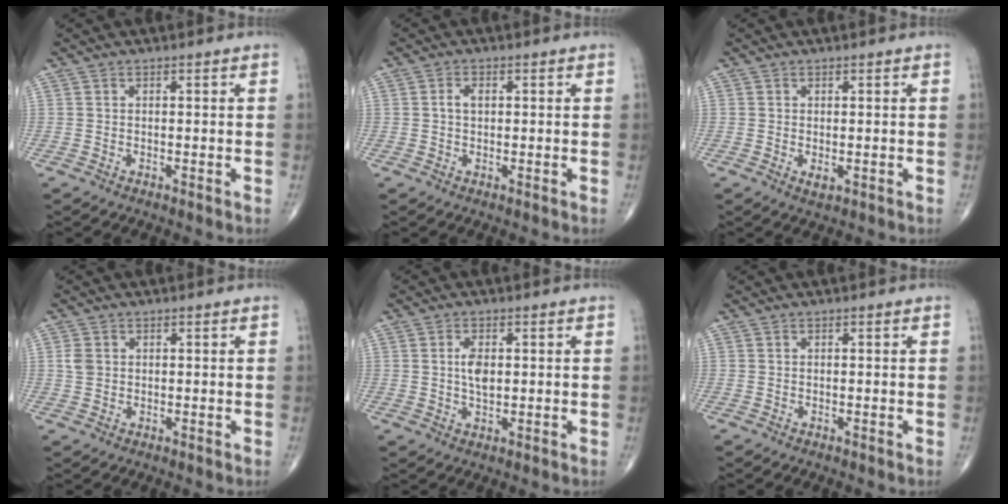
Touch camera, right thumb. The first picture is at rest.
{"total": 2.0, "force": [0.3, 1.3, 1.6], "torque": [-0.028, 0.007, 0.003]}
{"total": 1.4, "force": [-0.2, 0.8, 1.1], "torque": [-0.017, -0.004, -0.001]}
{"total": 2.4, "force": [0.4, 2.0, 1.3], "torque": [-0.021, 0.002, 0.011]}
{"total": 4.1, "force": [0.6, 2.1, 3.4], "torque": [-0.060, -0.004, 0.011]}
{"total": 0.0}